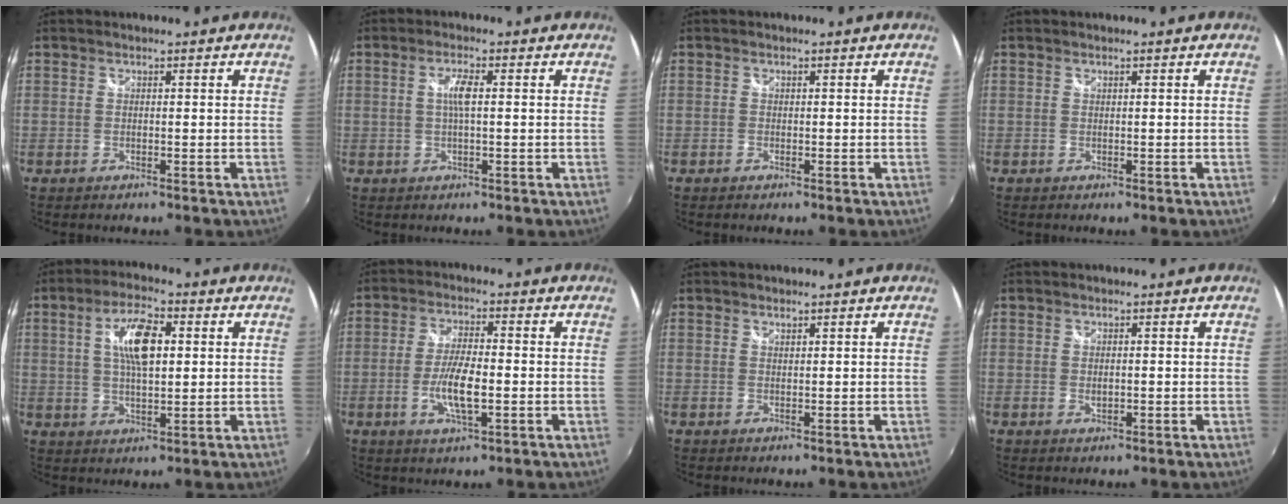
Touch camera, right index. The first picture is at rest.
{"total": 3.2, "force": [0.3, 0.4, 3.2], "torque": [-0.060, 0.002, 0.005]}
{"total": 0.5, "force": [-0.4, 0.3, 0.1], "torque": [-0.001, -0.004, -0.011]}
{"total": 0.0}
{"total": 9.1, "force": [2.1, 3.5, 8.2], "torque": [-0.147, 0.010, 0.038]}
{"total": 7.7, "force": [-1.9, 2.1, 7.2], "torque": [-0.143, -0.005, -0.036]}
{"total": 0.6, "force": [0.6, 0.1, 0.1], "torque": [-0.001, 0.000, 0.011]}
{"total": 1.4, "force": [0.0, 0.9, 1.1], "torque": [-0.020, -0.002, 0.000]}